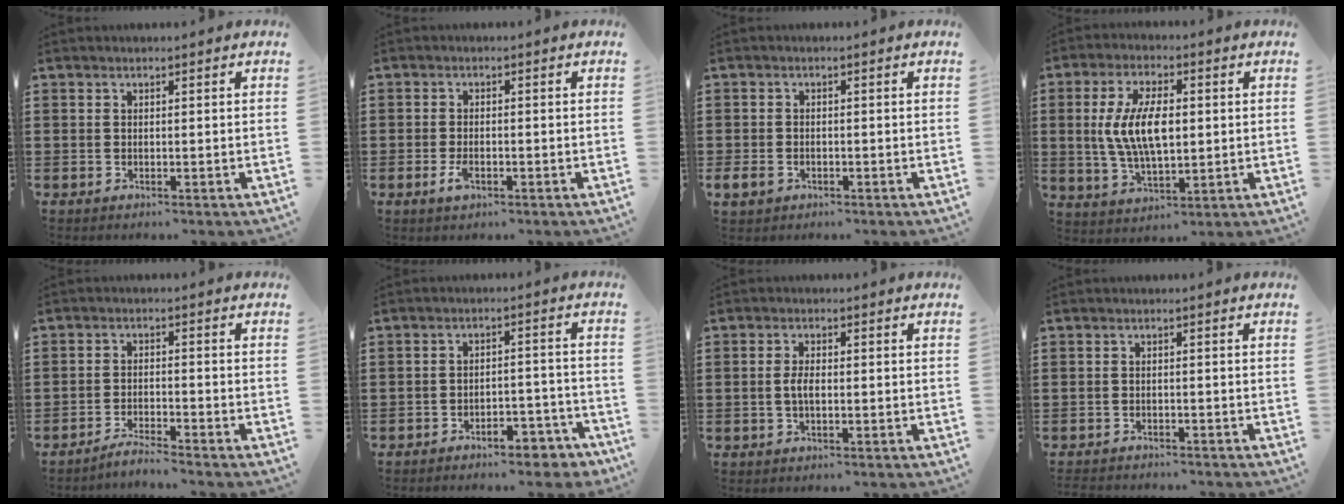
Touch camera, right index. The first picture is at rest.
{"total": 2.4, "force": [-1.0, 1.1, 1.9], "torque": [-0.049, -0.007, -0.021]}
{"total": 1.8, "force": [-0.9, 1.3, 0.8], "torque": [-0.033, -0.006, -0.022]}
{"total": 9.3, "force": [0.6, 4.1, 8.3], "torque": [-0.176, 0.006, 0.005]}
{"total": 2.8, "force": [-2.8, -0.4, 0.4], "torque": [-0.010, 0.001, -0.055]}
{"total": 4.9, "force": [-4.6, 0.9, 1.5], "torque": [-0.025, 0.006, -0.090]}
{"total": 2.6, "force": [-0.3, 1.1, 2.3], "torque": [-0.060, -0.004, -0.011]}
{"total": 1.5, "force": [-1.5, 0.1, 0.0], "torque": [-0.005, 0.000, -0.032]}